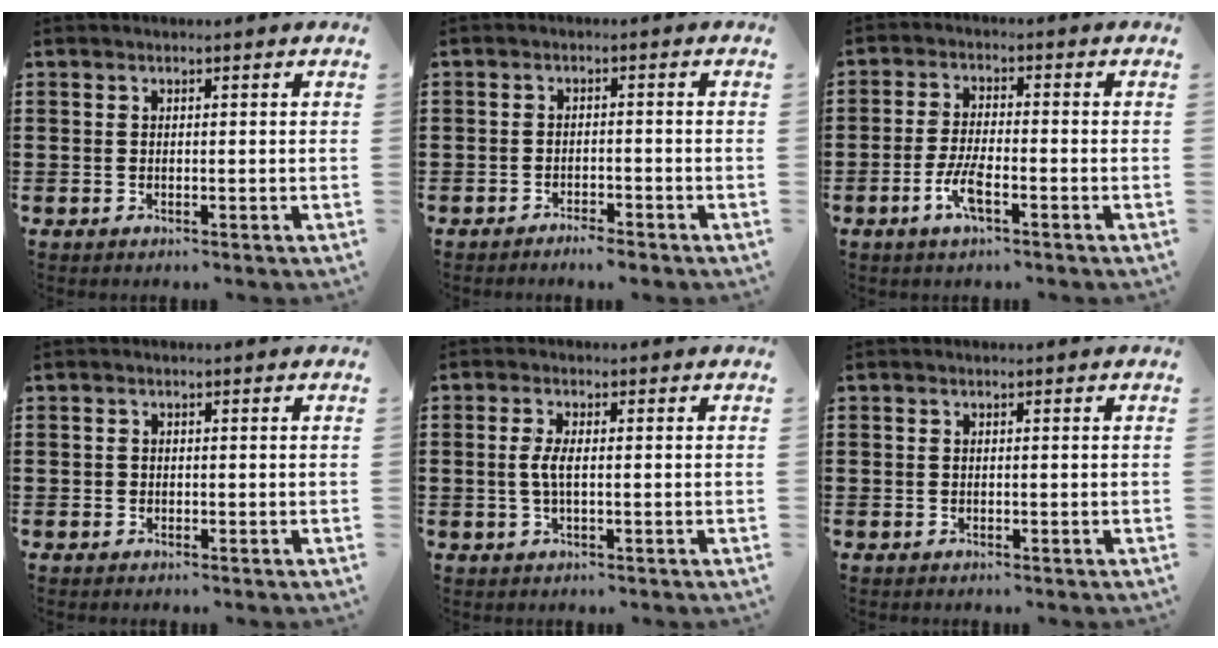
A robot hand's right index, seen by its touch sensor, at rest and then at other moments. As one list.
[{"total": 2.0, "force": [-2.0, 0.0, 0.2], "torque": [-0.010, 0.001, -0.040]}, {"total": 4.8, "force": [-2.3, 1.1, 4.1], "torque": [-0.095, -0.007, -0.048]}, {"total": 0.5, "force": [-0.1, 0.5, 0.1], "torque": [-0.002, 0.004, -0.004]}, {"total": 2.9, "force": [-0.2, 0.7, 2.8], "torque": [-0.067, -0.006, -0.009]}, {"total": 0.0}]